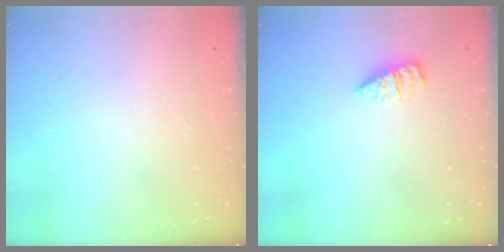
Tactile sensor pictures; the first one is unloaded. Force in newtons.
{"total": 2.1, "press": 2.0, "slide": 0.3}